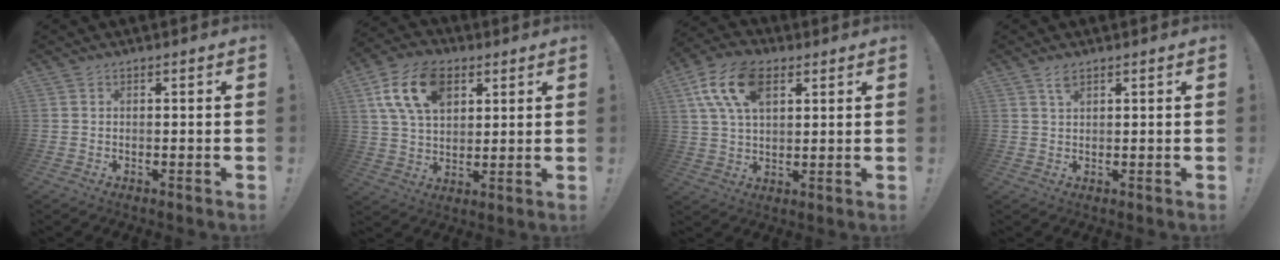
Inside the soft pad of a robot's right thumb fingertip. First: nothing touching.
{"total": 16.4, "force": [7.1, 10.5, 10.4], "torque": [-0.195, -0.014, 0.136]}
{"total": 14.9, "force": [6.3, 8.6, 10.4], "torque": [-0.197, -0.005, 0.117]}
{"total": 2.6, "force": [1.5, 1.0, 1.8], "torque": [-0.029, -0.003, 0.025]}